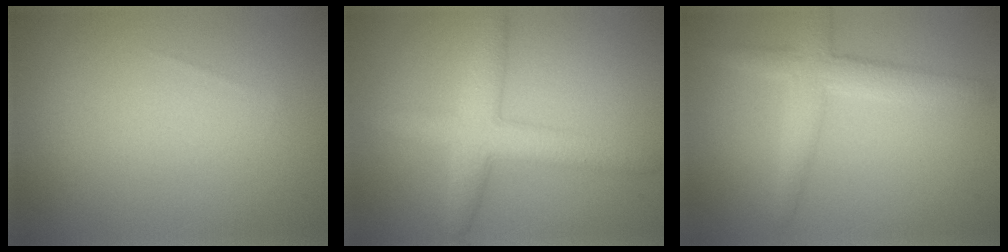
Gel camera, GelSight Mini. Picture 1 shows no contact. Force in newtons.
{"total": 4.5, "press": 4.5, "slide": 0.1}
{"total": 3.5, "press": 3.5, "slide": 0.1}